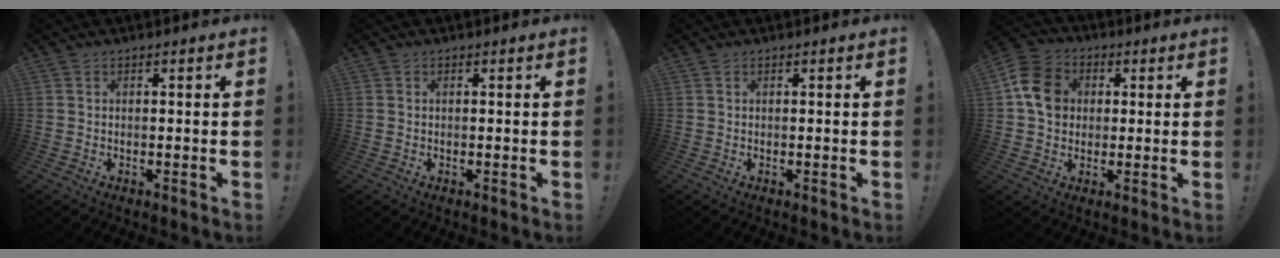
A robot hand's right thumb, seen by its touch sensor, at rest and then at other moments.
{"total": 0.0}
{"total": 0.0}
{"total": 12.1, "force": [1.9, 10.2, 6.3], "torque": [-0.098, 0.013, 0.044]}